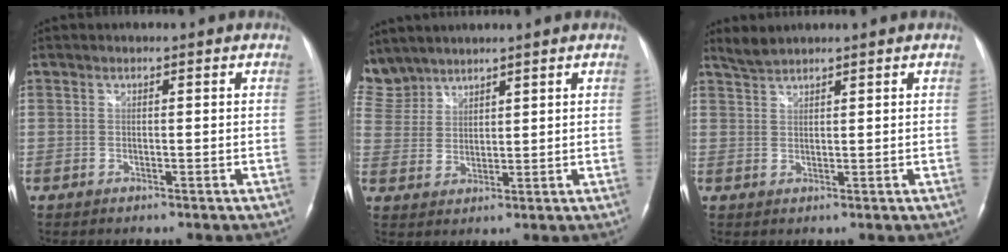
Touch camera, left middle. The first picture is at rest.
{"total": 8.1, "force": [7.3, 3.5, 0.6], "torque": [-0.031, 0.012, 0.163]}
{"total": 2.1, "force": [2.1, -0.1, 0.2], "torque": [-0.009, 0.010, 0.048]}